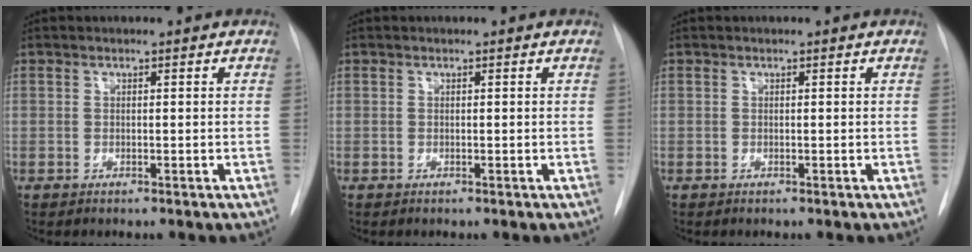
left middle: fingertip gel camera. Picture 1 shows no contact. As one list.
[{"total": 0.0}, {"total": 0.0}]